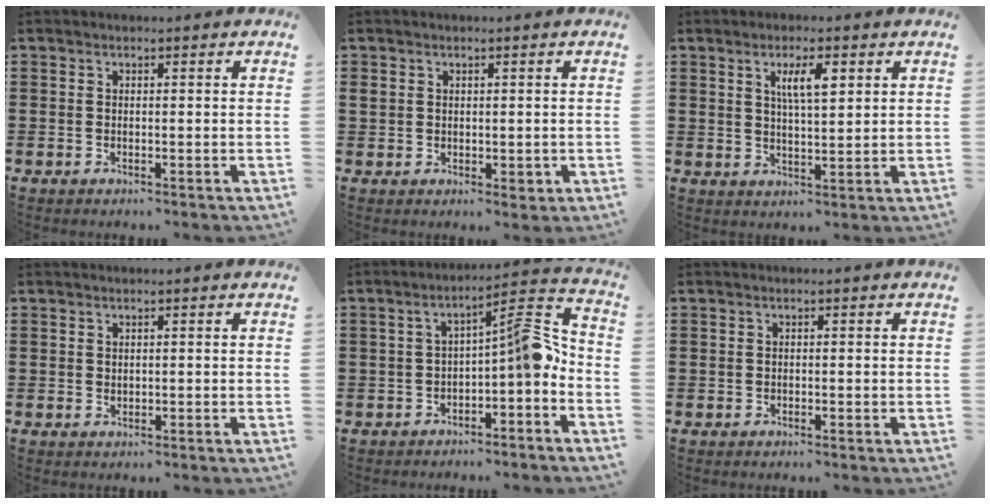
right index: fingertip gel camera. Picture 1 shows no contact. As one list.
[{"total": 2.1, "force": [0.5, 1.7, 1.2], "torque": [-0.025, 0.006, 0.009]}, {"total": 4.8, "force": [1.9, 1.3, 4.2], "torque": [-0.081, 0.005, 0.029]}, {"total": 0.5, "force": [0.3, 0.4, 0.1], "torque": [-0.004, 0.002, 0.007]}, {"total": 7.5, "force": [-1.3, 1.9, 7.2], "torque": [-0.097, -0.005, -0.035]}, {"total": 0.0}]